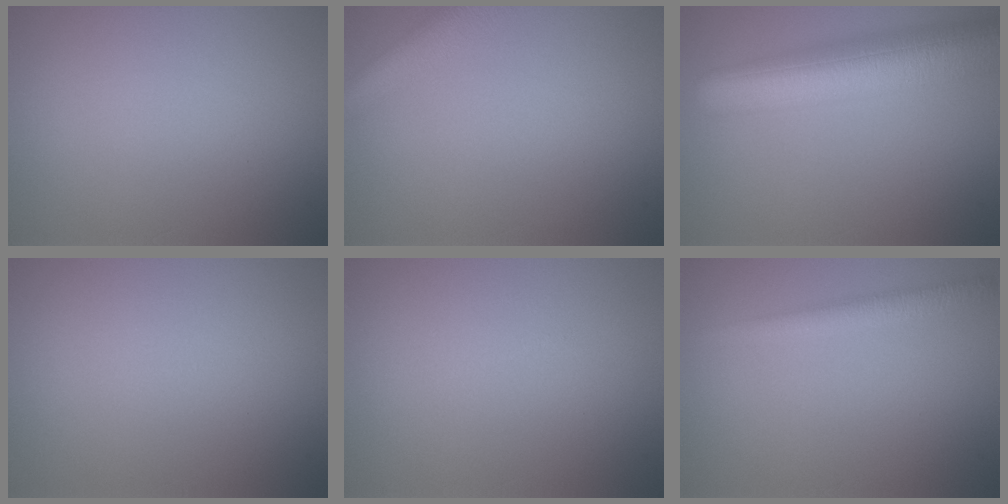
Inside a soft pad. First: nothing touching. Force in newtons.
{"total": 4.3, "press": 4.2, "slide": 0.2}
{"total": 9.4, "press": 9.4, "slide": 0.5}
{"total": 0.0}
{"total": 0.0}
{"total": 2.0, "press": 2.0, "slide": 0.1}